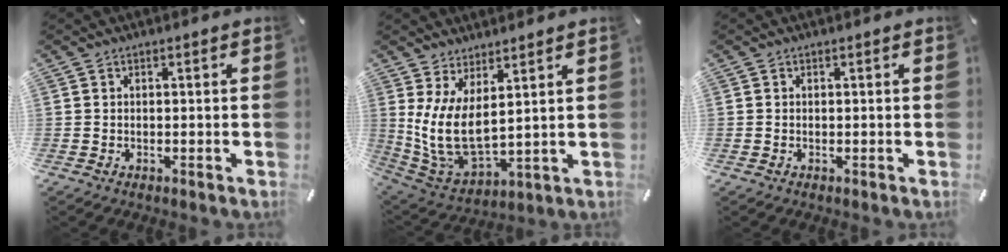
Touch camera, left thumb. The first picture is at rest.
{"total": 10.4, "force": [3.2, 5.1, 8.5], "torque": [-0.191, -0.039, 0.066]}
{"total": 0.0}